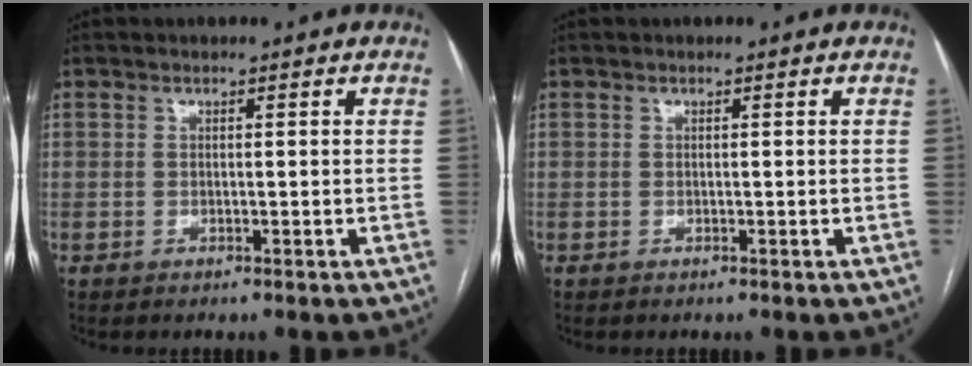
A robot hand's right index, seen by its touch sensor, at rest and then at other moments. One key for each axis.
{"total": 0.0}